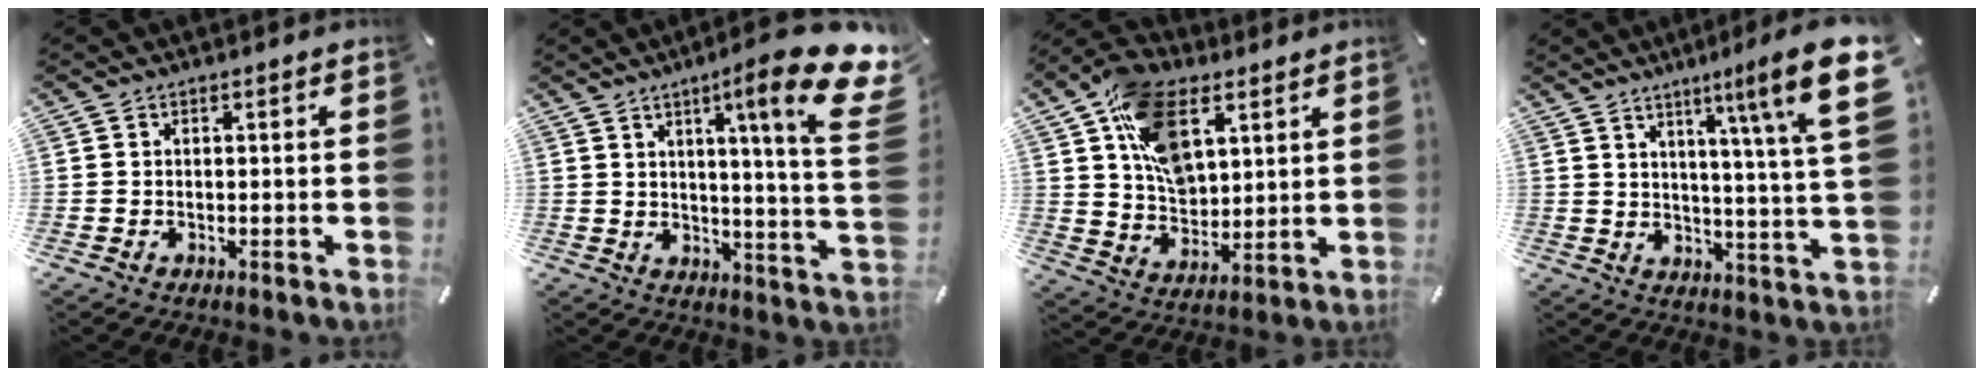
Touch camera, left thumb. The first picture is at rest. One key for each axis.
{"total": 19.2, "fx": 9.5, "fy": 2.7, "fz": 16.5, "tx": -0.244, "ty": -0.059, "tz": 0.132}
{"total": 15.7, "fx": 6.9, "fy": 10.2, "fz": 9.7, "tx": -0.177, "ty": -0.010, "tz": 0.132}
{"total": 15.9, "fx": 8.0, "fy": 0.7, "fz": 13.7, "tx": -0.202, "ty": -0.058, "tz": 0.107}